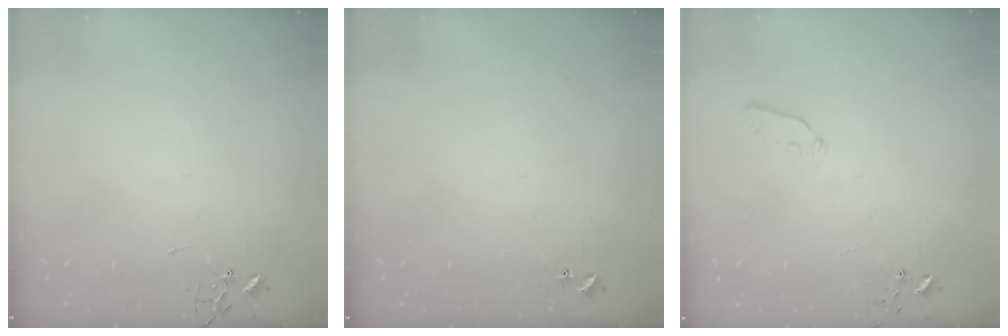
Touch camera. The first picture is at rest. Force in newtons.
{"total": 5.4, "press": 5.4, "slide": 0.6}
{"total": 3.9, "press": 3.8, "slide": 0.9}